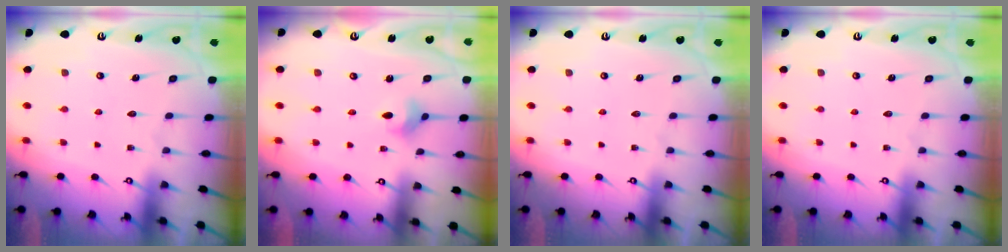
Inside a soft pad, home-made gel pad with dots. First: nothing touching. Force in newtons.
{"total": 2.7, "press": 2.6, "slide": 0.5}
{"total": 0.0}
{"total": 0.0}